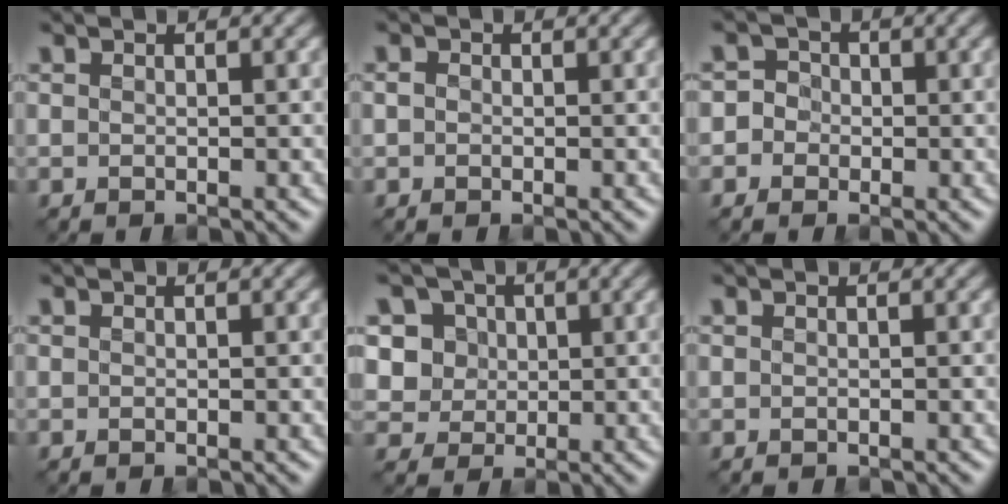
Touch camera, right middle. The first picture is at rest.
{"total": 0.7, "force": [0.0, 0.6, 0.3], "torque": [-0.005, -0.002, -0.003]}
{"total": 2.6, "force": [-0.3, 2.5, 0.7], "torque": [0.016, 0.017, -0.033]}
{"total": 0.0}
{"total": 6.4, "force": [2.4, 5.5, 2.4], "torque": [-0.038, 0.012, 0.033]}
{"total": 0.0}